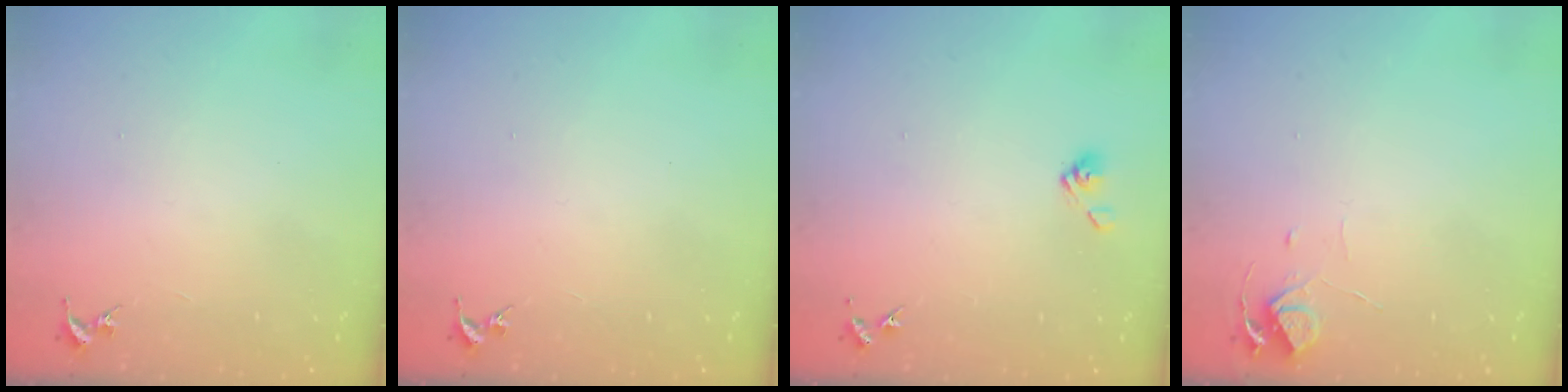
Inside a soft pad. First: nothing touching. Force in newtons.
{"total": 0.0}
{"total": 5.6, "press": 5.1, "slide": 2.3}
{"total": 6.1, "press": 6.0, "slide": 0.4}